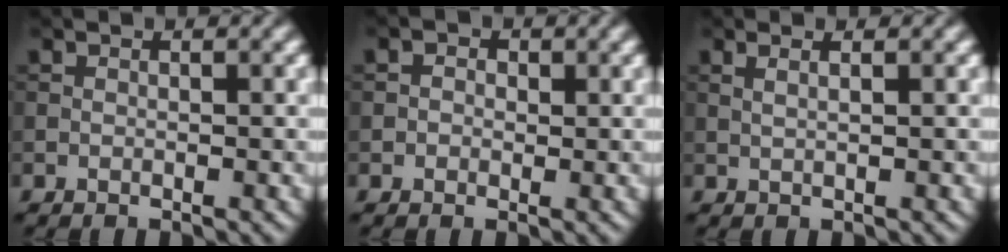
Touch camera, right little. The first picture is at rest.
{"total": 1.4, "force": [0.2, 1.3, 0.6], "torque": [-0.002, -0.001, -0.009]}
{"total": 1.7, "force": [1.0, 0.6, 1.3], "torque": [-0.011, -0.001, -0.002]}